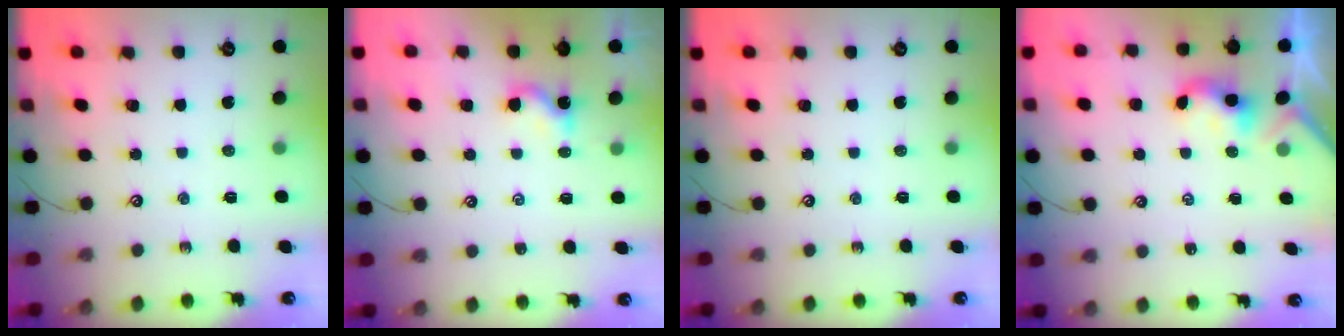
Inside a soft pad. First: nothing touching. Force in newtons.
{"total": 1.2, "press": 1.2, "slide": 0.2}
{"total": 0.0}
{"total": 2.2, "press": 2.2, "slide": 0.2}